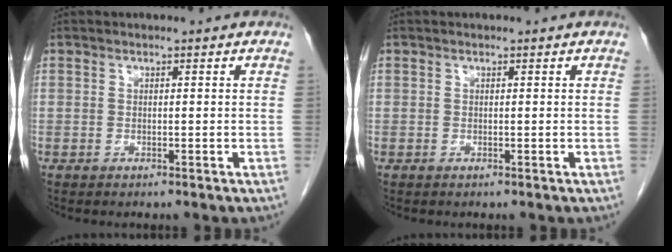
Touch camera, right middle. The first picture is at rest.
{"total": 0.0}